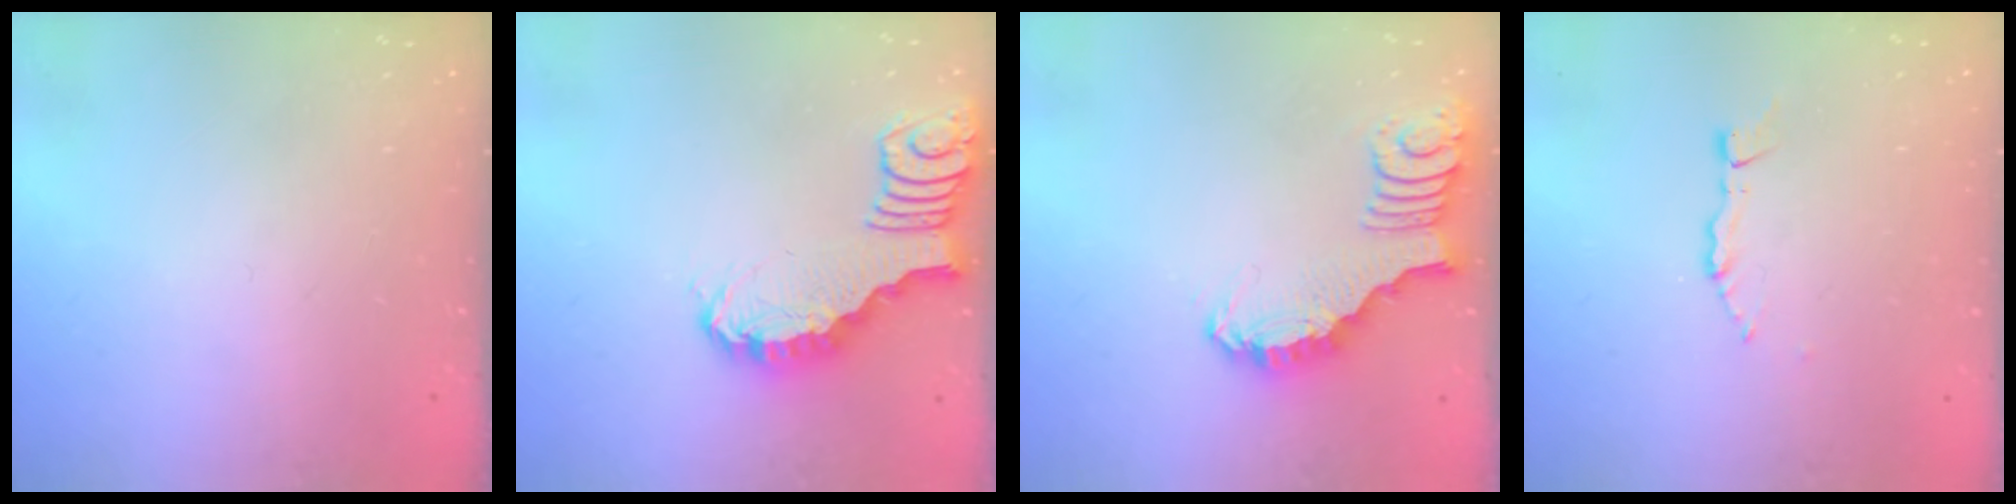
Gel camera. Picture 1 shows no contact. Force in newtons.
{"total": 2.5, "press": 2.5, "slide": 0.2}
{"total": 2.1, "press": 2.1, "slide": 0.4}
{"total": 2.0, "press": 2.0, "slide": 0.2}